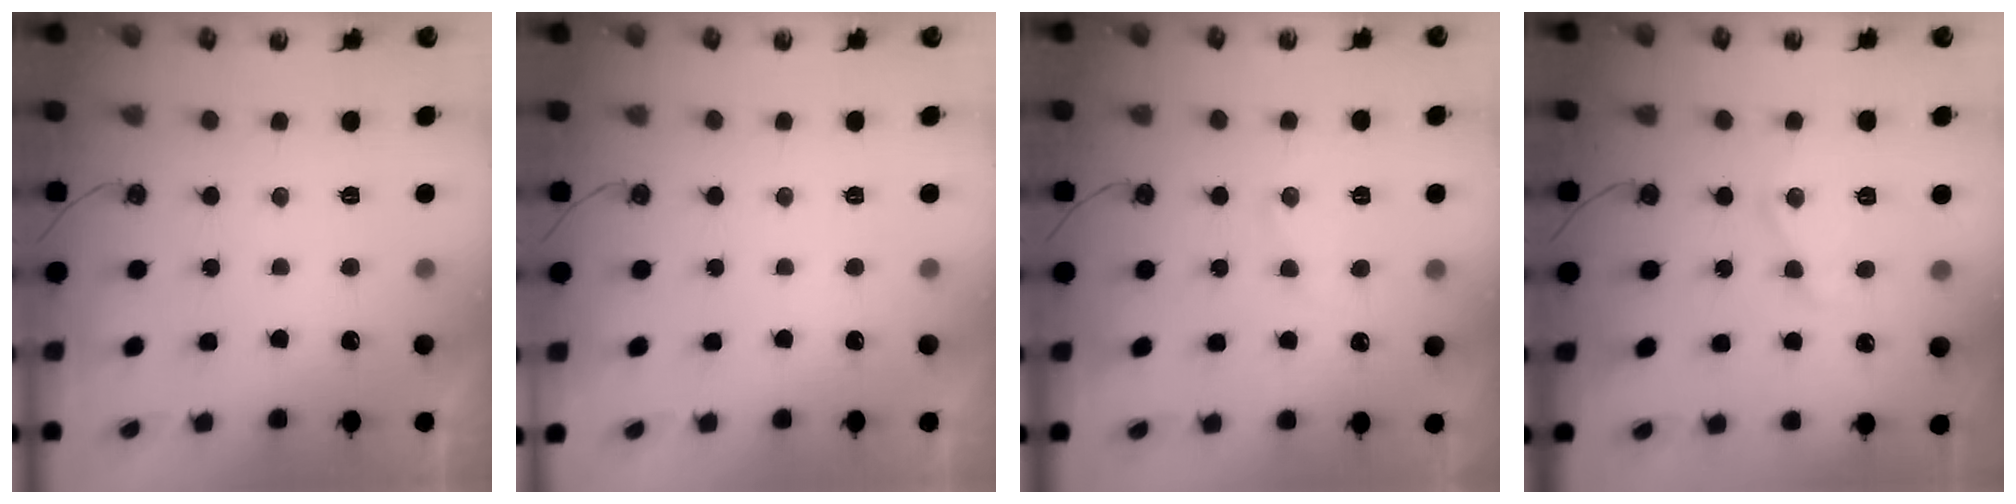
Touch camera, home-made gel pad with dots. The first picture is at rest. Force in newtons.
{"total": 0.0}
{"total": 8.7, "press": 8.6, "slide": 0.8}
{"total": 11.7, "press": 11.7, "slide": 0.8}